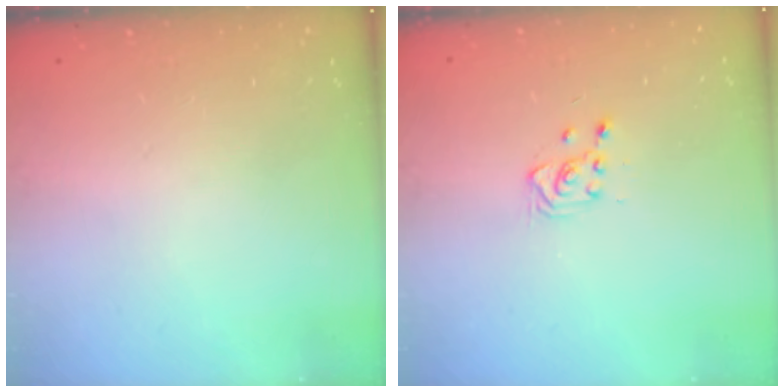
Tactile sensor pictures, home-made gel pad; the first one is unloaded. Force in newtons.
{"total": 2.8, "press": 2.7, "slide": 0.7}